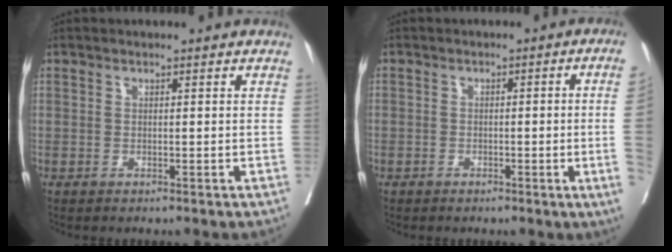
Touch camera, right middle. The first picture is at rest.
{"total": 5.7, "force": [-1.1, -1.0, 5.5], "torque": [-0.061, -0.001, -0.017]}